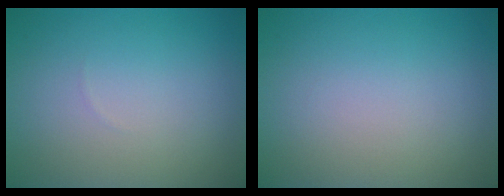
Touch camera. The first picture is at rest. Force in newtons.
{"total": 0.0}